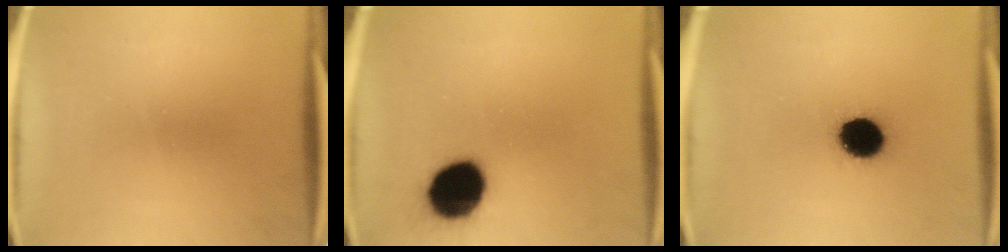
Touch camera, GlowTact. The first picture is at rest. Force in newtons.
{"total": 15.7}
{"total": 12.0}